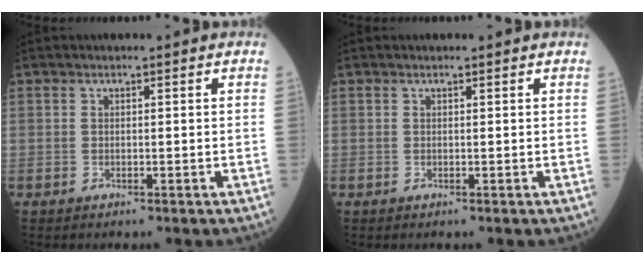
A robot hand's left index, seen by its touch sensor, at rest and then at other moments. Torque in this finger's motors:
{"motor_torque": [-0.07, 0.00, 0.01, -0.01]}